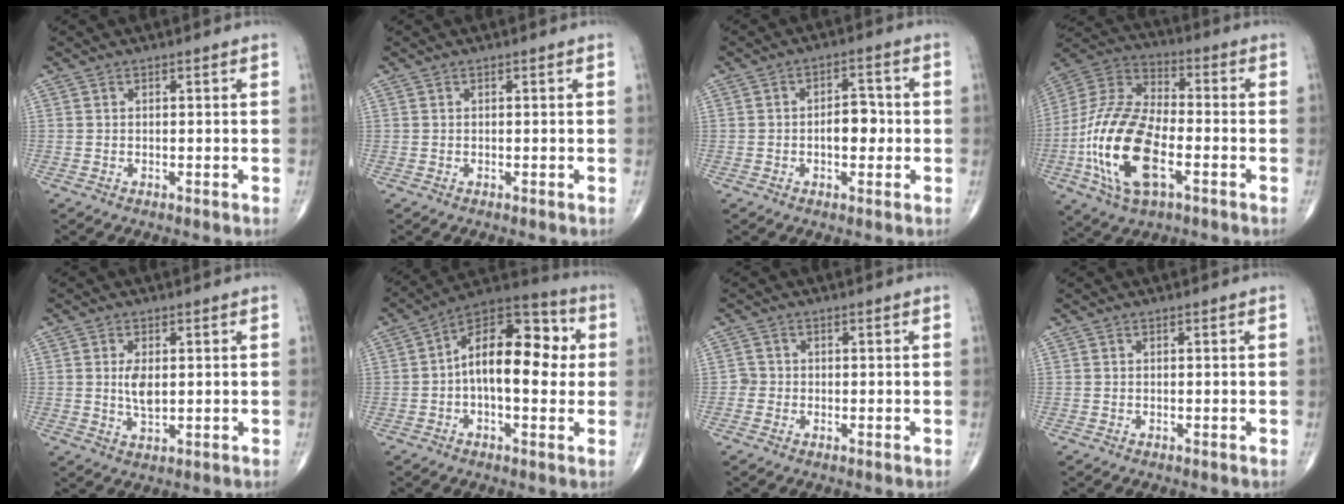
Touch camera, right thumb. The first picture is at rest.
{"total": 0.0}
{"total": 5.5, "force": [-0.7, 3.2, 4.4], "torque": [-0.051, 0.015, -0.015]}
{"total": 20.9, "force": [-6.1, 10.0, 17.3], "torque": [-0.359, 0.019, -0.112]}
{"total": 4.2, "force": [0.6, 2.1, 3.6], "torque": [-0.068, -0.010, 0.014]}
{"total": 17.4, "force": [1.1, 9.1, 14.8], "torque": [-0.200, 0.040, 0.008]}
{"total": 1.4, "force": [-0.4, 1.4, 0.0], "torque": [0.011, 0.007, -0.012]}
{"total": 0.0}